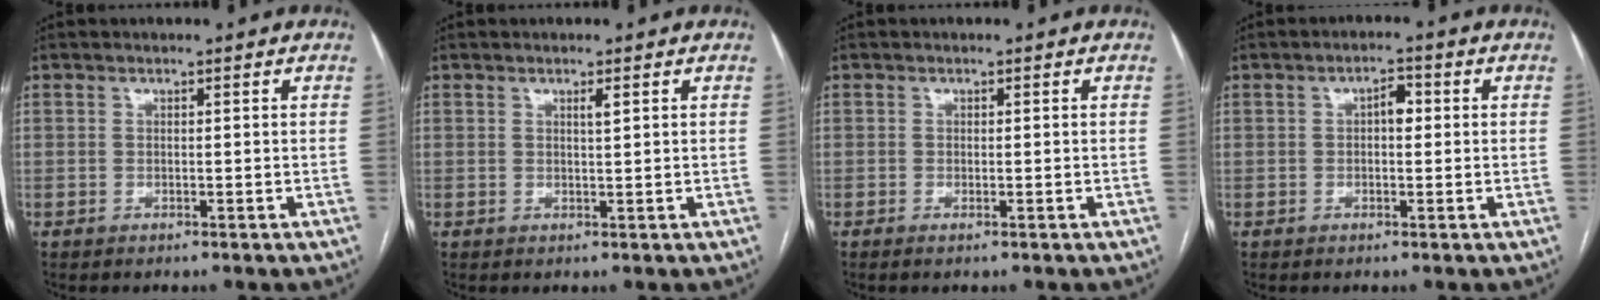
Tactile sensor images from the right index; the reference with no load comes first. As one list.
[{"total": 1.0, "force": [0.5, 0.2, 0.9], "torque": [-0.017, -0.001, 0.007]}, {"total": 0.9, "force": [-0.6, -0.1, 0.7], "torque": [-0.014, -0.002, -0.009]}, {"total": 2.6, "force": [0.3, 1.3, 2.2], "torque": [-0.032, 0.012, 0.002]}]